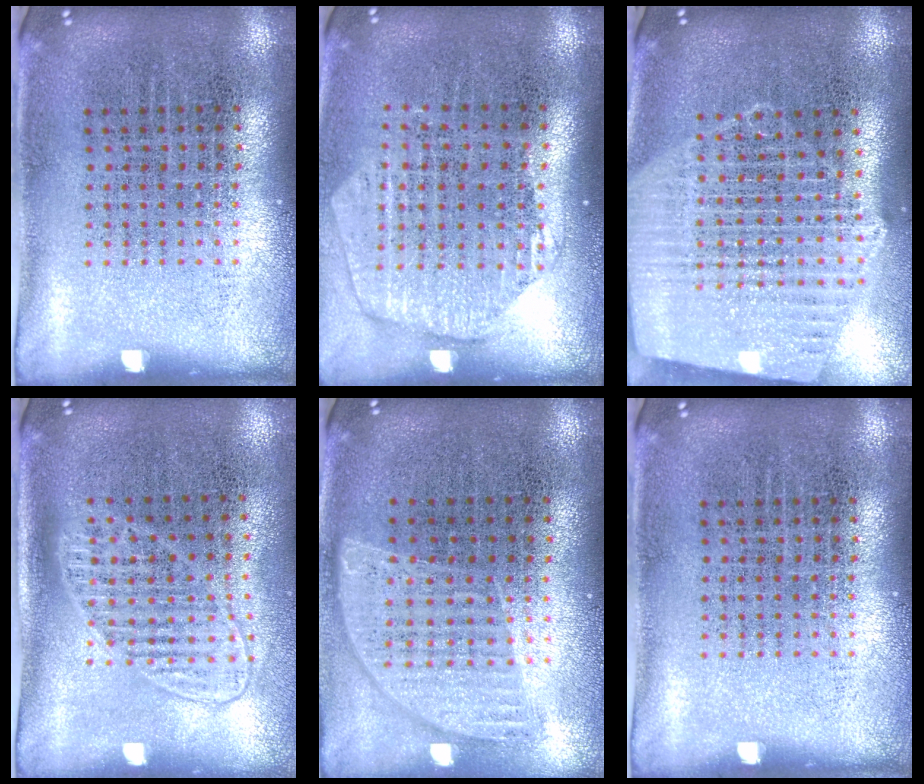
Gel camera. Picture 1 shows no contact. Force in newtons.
{"total": 1.6, "press": 1.4, "slide": 0.7}
{"total": 2.1, "press": 1.9, "slide": 0.9}
{"total": 1.4, "press": 1.2, "slide": 0.7}
{"total": 0.9, "press": 0.8, "slide": 0.3}
{"total": 0.0}